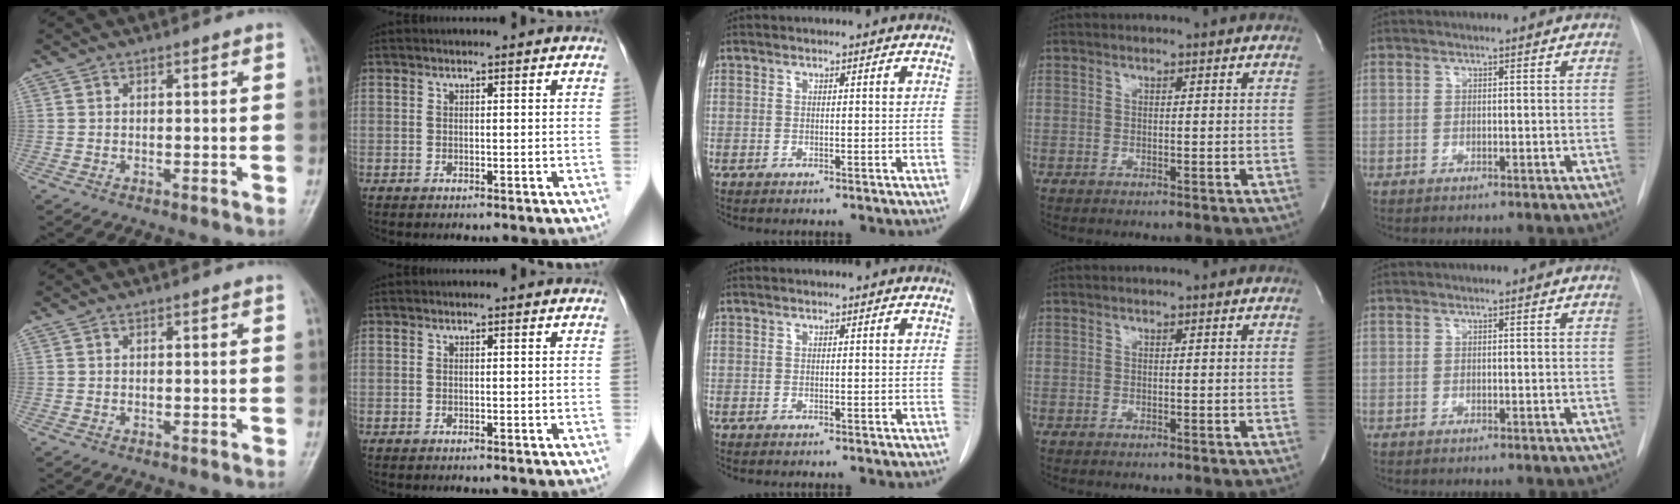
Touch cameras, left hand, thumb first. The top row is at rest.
{}